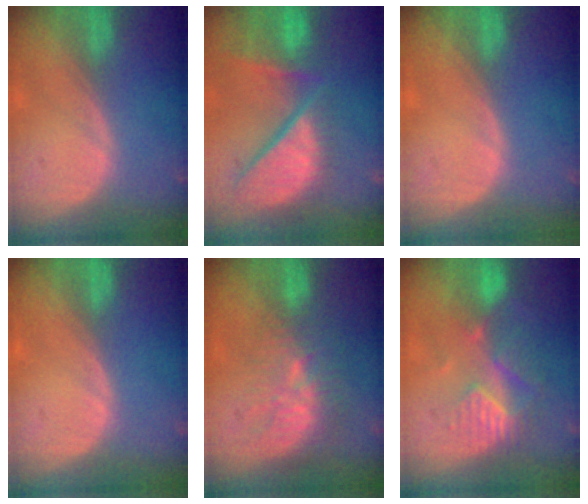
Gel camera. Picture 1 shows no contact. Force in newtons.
{"total": 12.6, "press": 10.3, "slide": 7.2}
{"total": 0.0}
{"total": 0.0}
{"total": 10.2, "press": 8.8, "slide": 5.0}
{"total": 9.1, "press": 7.9, "slide": 4.5}